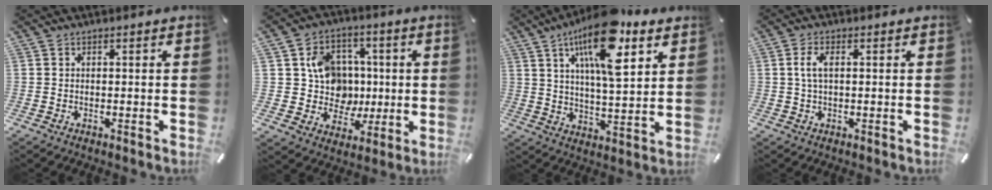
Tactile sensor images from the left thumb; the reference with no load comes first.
{"total": 12.4, "force": [1.4, 11.7, 3.8], "torque": [-0.059, -0.003, 0.041]}
{"total": 17.8, "force": [9.9, 6.2, 13.4], "torque": [-0.236, -0.033, 0.158]}
{"total": 3.8, "force": [0.7, 1.6, 3.4], "torque": [-0.075, 0.004, 0.007]}